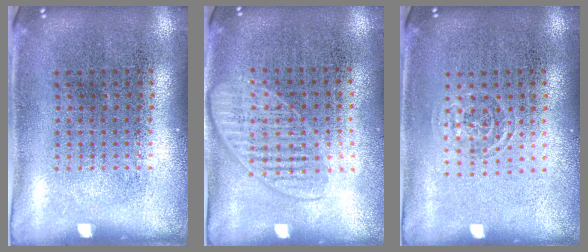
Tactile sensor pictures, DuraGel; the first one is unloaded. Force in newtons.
{"total": 1.4, "press": 1.3, "slide": 0.7}
{"total": 0.8, "press": 0.6, "slide": 0.6}